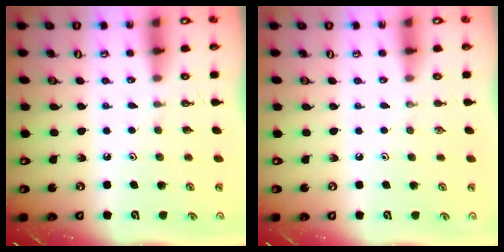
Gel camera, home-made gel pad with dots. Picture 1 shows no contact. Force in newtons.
{"total": 0.0}